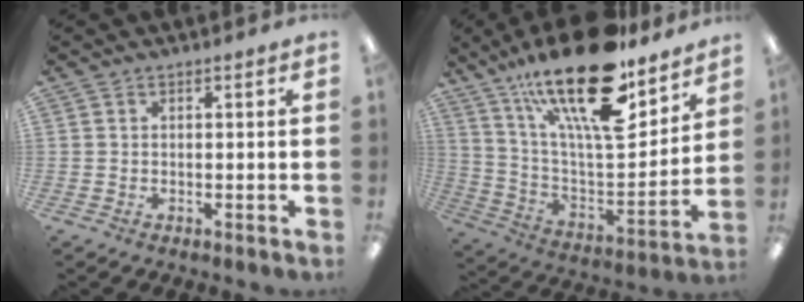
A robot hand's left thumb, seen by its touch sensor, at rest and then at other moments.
{"total": 25.8, "force": [17.5, 8.5, 17.0], "torque": [-0.291, -0.110, 0.294]}